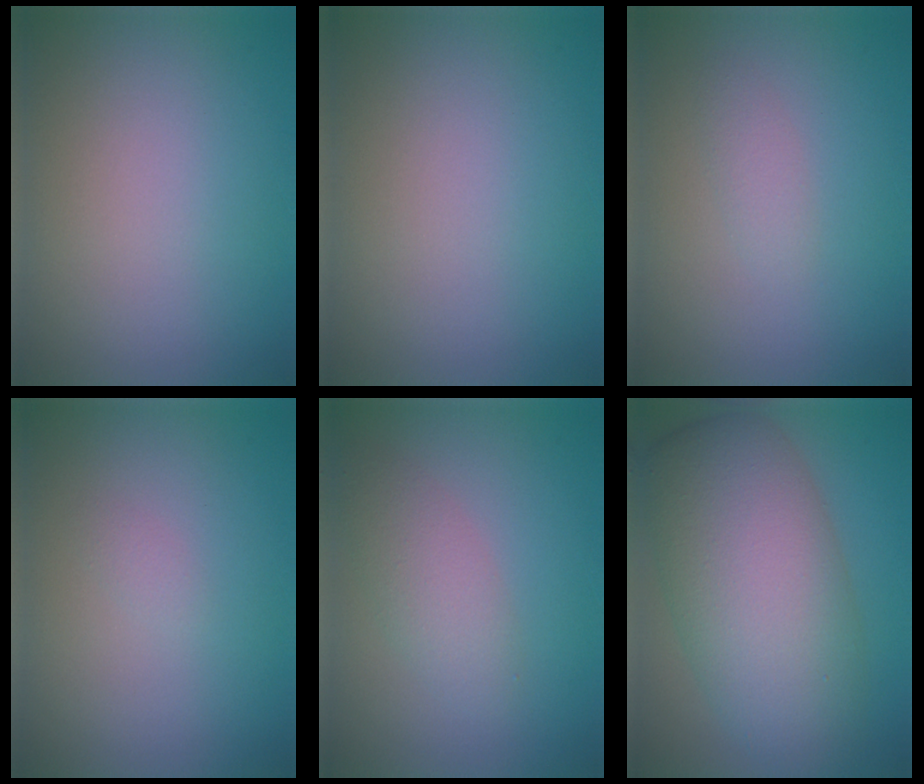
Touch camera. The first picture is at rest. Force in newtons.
{"total": 0.0}
{"total": 1.2, "press": 1.2, "slide": 0.1}
{"total": 0.5, "press": 0.5, "slide": 0.0}
{"total": 2.8, "press": 2.8, "slide": 0.0}
{"total": 11.1, "press": 11.0, "slide": 0.5}